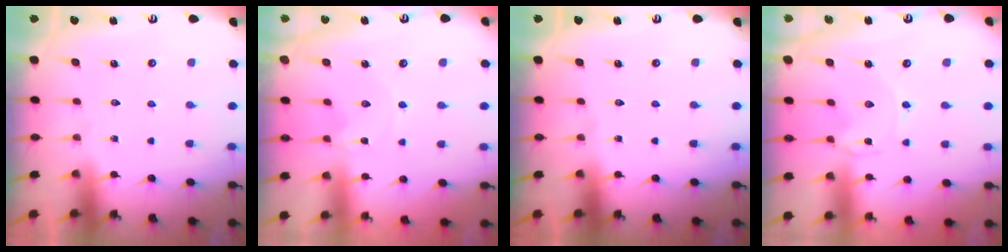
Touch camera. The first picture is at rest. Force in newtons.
{"total": 0.9, "press": 0.9, "slide": 0.1}
{"total": 0.0}
{"total": 0.0}